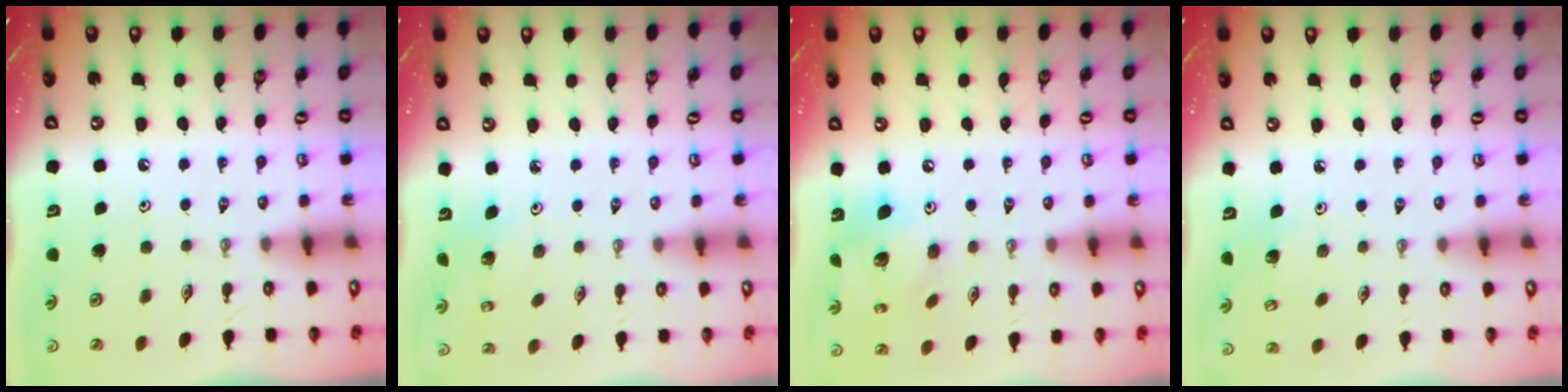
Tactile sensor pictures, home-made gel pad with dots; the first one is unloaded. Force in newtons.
{"total": 1.8, "press": 1.8, "slide": 0.1}
{"total": 11.7, "press": 11.6, "slide": 1.0}
{"total": 2.5, "press": 2.4, "slide": 0.6}